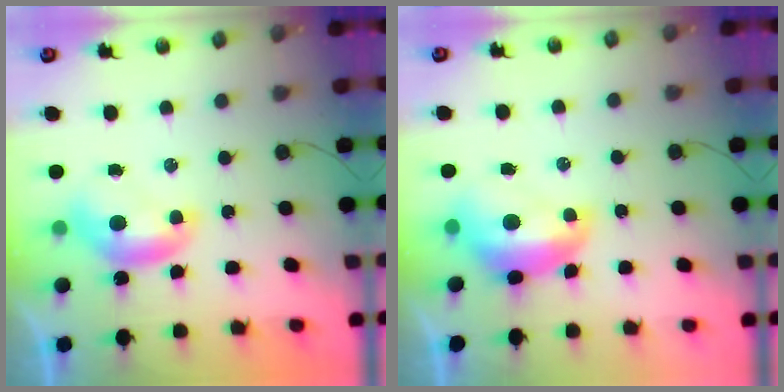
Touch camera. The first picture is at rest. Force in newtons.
{"total": 2.8, "press": 2.7, "slide": 0.7}